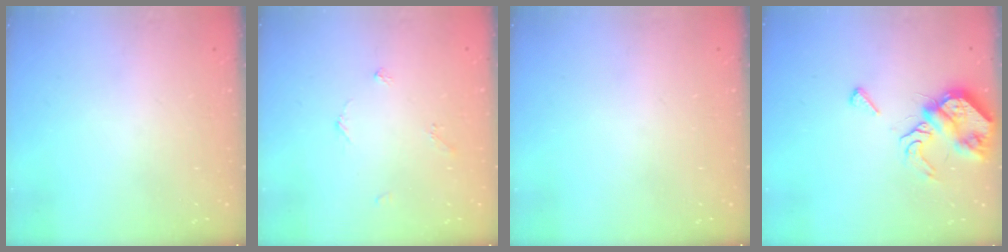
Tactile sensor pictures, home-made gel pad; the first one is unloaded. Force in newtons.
{"total": 2.8, "press": 2.8, "slide": 0.4}
{"total": 0.0}
{"total": 8.3, "press": 8.3, "slide": 0.4}